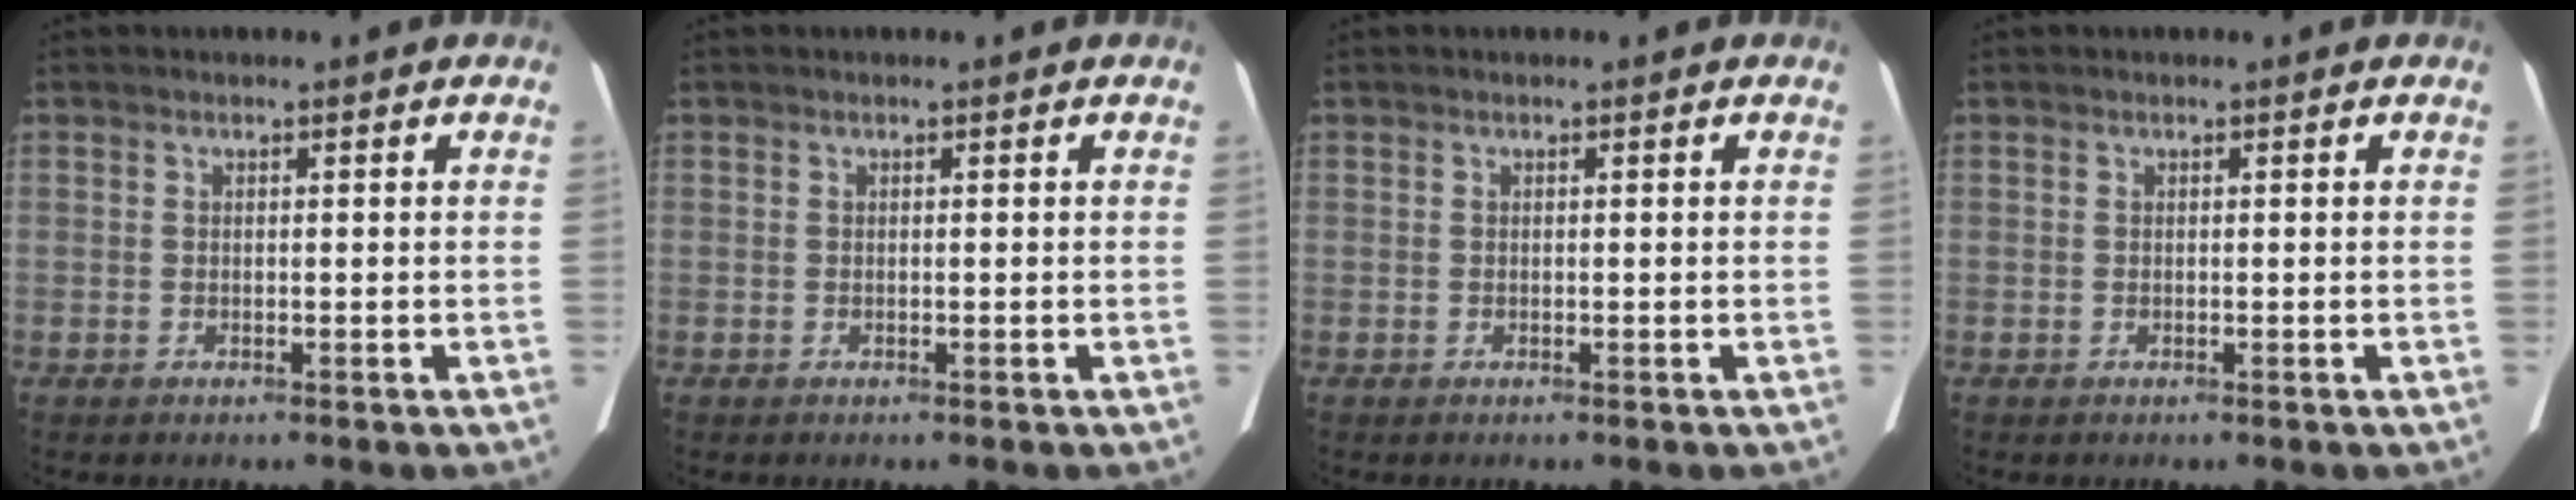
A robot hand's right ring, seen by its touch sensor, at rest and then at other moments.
{"total": 0.0}
{"total": 0.0}
{"total": 0.0}